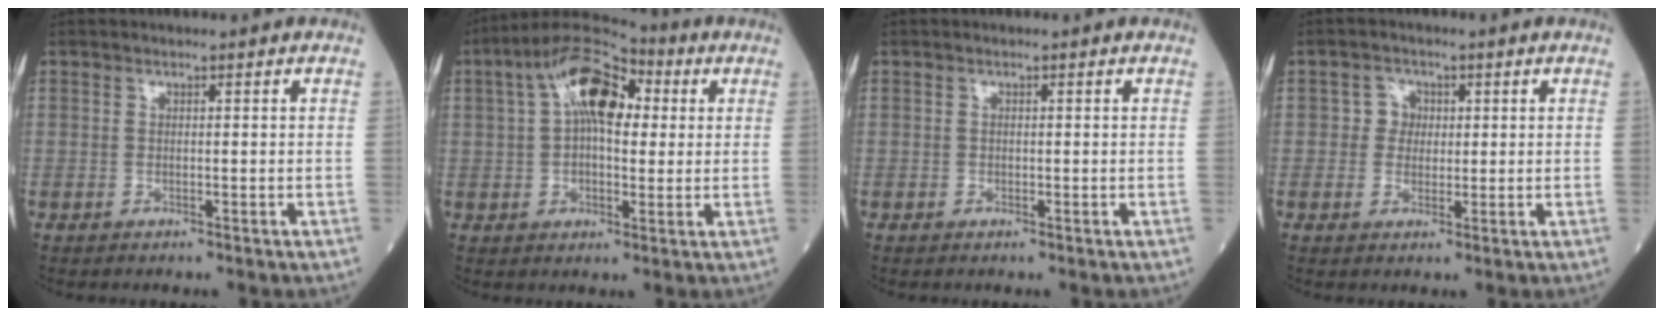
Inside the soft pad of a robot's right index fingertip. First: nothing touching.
{"total": 12.4, "force": [3.6, 5.7, 10.5], "torque": [-0.192, 0.043, 0.053]}
{"total": 0.0}
{"total": 2.7, "force": [0.4, 2.5, 0.8], "torque": [-0.004, 0.006, 0.001]}